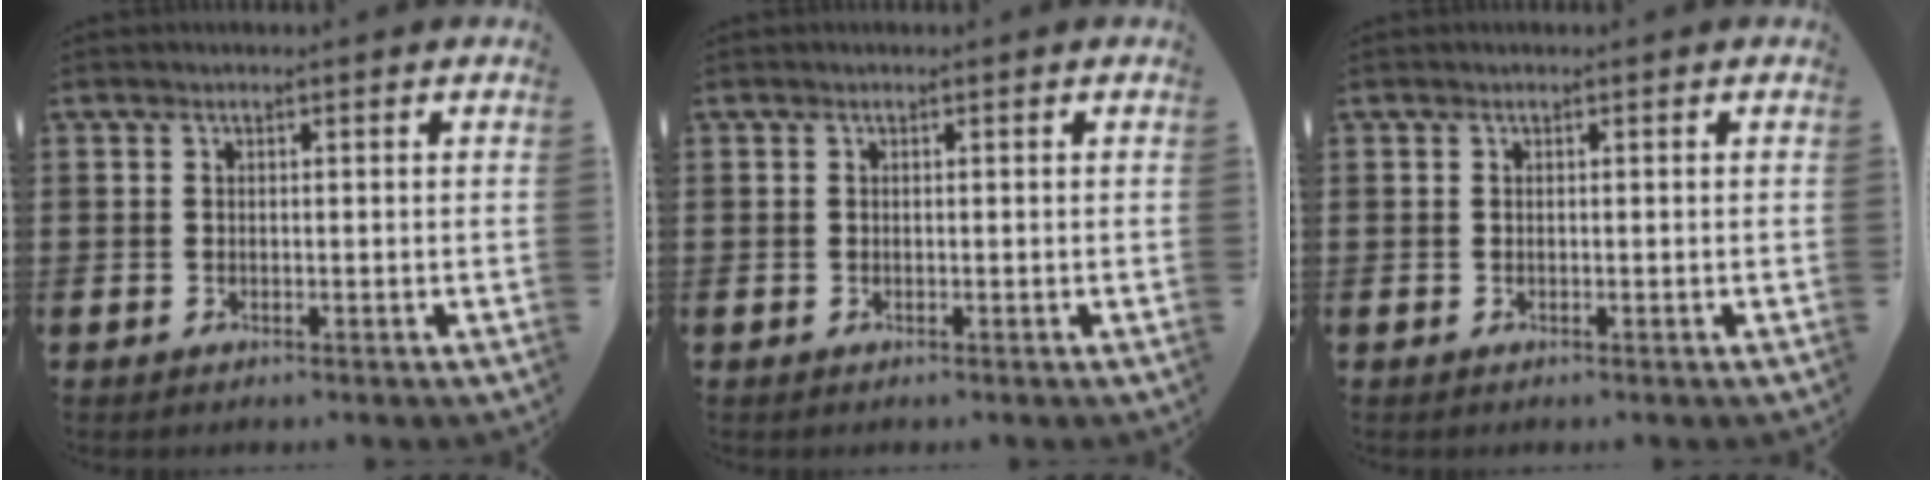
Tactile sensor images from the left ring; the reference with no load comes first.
{"total": 0.0}
{"total": 0.0}